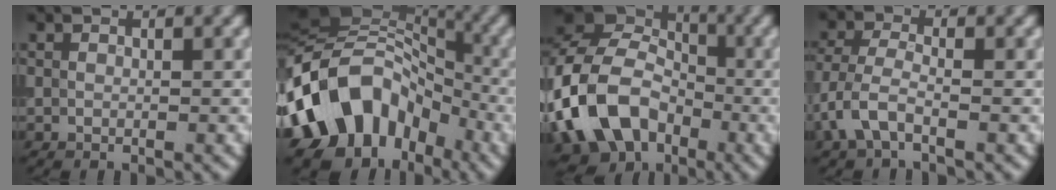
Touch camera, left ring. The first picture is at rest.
{"total": 14.0, "force": [-5.0, 10.3, 8.2], "torque": [-0.144, 0.011, -0.106]}
{"total": 13.5, "force": [-4.3, 10.3, 7.5], "torque": [-0.164, -0.011, -0.089]}
{"total": 3.4, "force": [-1.6, 1.6, 2.6], "torque": [-0.063, 0.005, -0.042]}